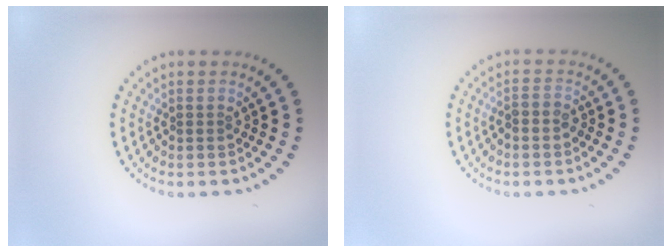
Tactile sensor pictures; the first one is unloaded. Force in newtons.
{"total": 1.5, "press": 1.2, "slide": 0.8}